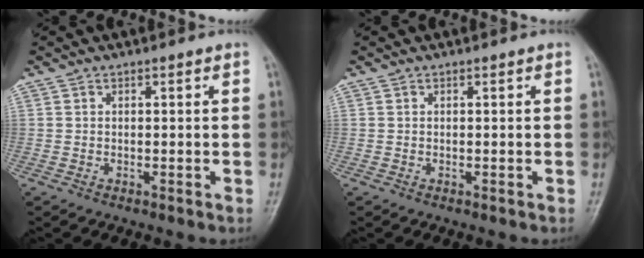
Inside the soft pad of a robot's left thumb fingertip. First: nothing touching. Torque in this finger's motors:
{"motor_torque": [0.00, 0.00, 0.00, 0.00, 0.00]}